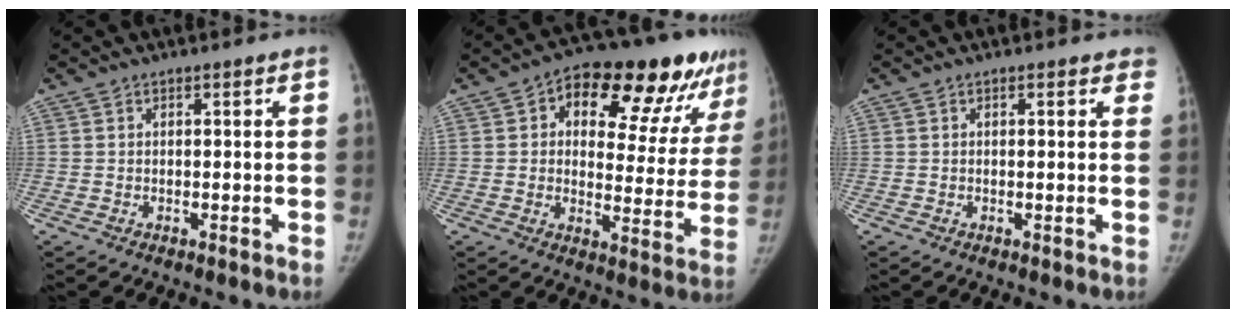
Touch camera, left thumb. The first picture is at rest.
{"total": 21.9, "force": [11.6, 10.6, 15.3], "torque": [-0.155, 0.001, 0.163]}
{"total": 2.7, "force": [1.7, 1.0, 1.9], "torque": [-0.001, 0.003, 0.014]}